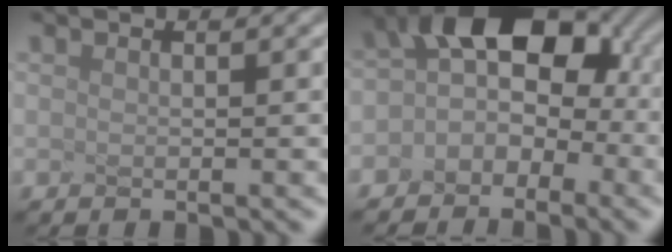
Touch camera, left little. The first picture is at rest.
{"total": 5.1, "force": [-2.1, 3.4, 3.2], "torque": [-0.062, 0.004, -0.012]}